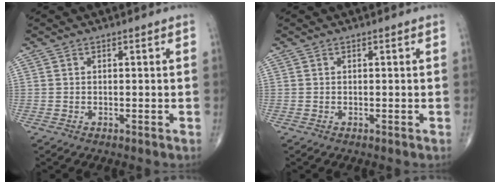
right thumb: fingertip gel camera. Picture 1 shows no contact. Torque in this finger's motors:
{"motor_torque": [-0.12, 0.12, 0.00, 0.00, 0.00]}